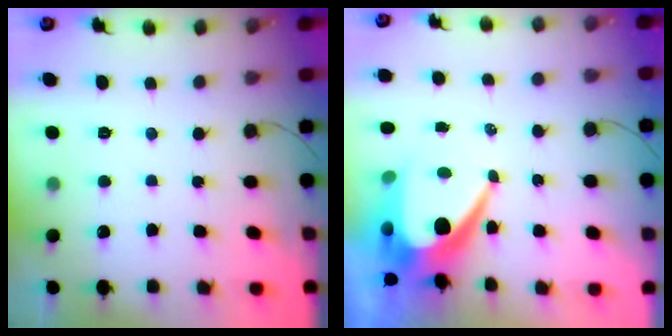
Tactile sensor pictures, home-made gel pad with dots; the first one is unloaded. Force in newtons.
{"total": 12.5, "press": 12.4, "slide": 1.1}